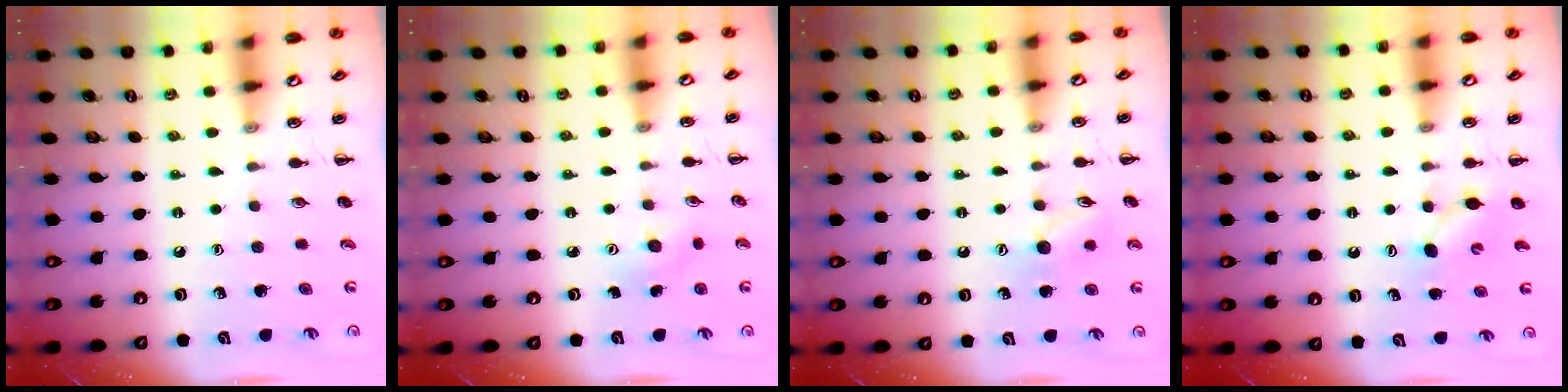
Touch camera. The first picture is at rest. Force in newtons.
{"total": 4.0, "press": 3.8, "slide": 1.1}
{"total": 7.8, "press": 7.7, "slide": 0.8}
{"total": 4.8, "press": 4.7, "slide": 1.3}